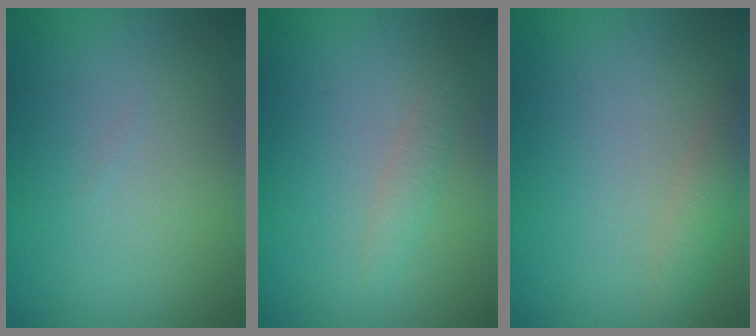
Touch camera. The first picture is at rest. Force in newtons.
{"total": 1.2, "press": 1.2, "slide": 0.0}
{"total": 1.9, "press": 1.9, "slide": 0.1}